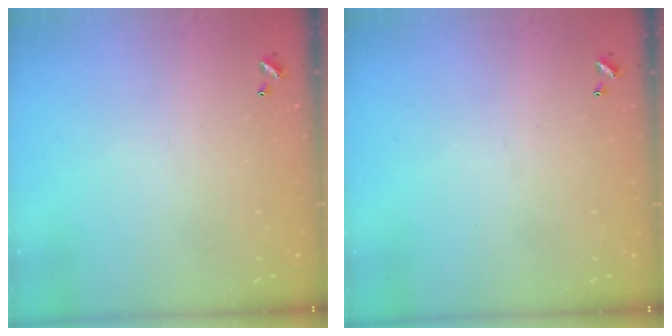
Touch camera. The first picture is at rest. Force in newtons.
{"total": 0.0}